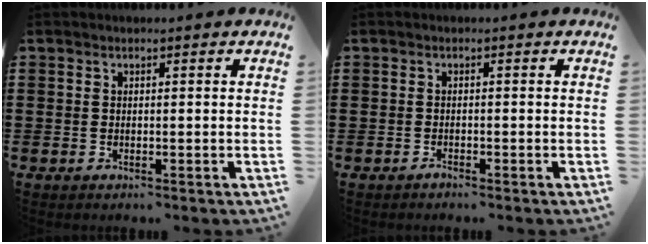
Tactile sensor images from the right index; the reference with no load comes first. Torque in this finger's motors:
{"motor_torque": [1.13, 1.00, -1.05, -0.21]}